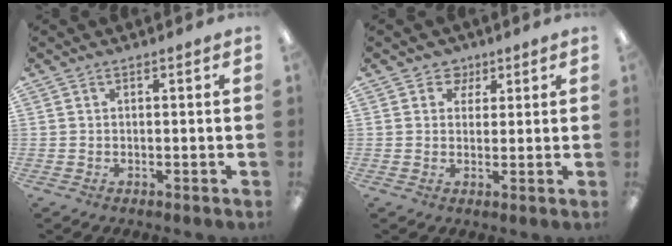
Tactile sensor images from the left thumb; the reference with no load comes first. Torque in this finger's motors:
{"motor_torque": [-0.08, 0.03, -0.09, -0.09, 0.00]}